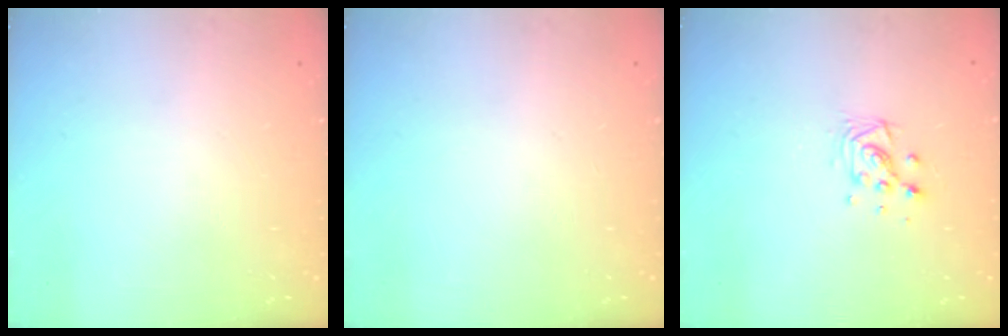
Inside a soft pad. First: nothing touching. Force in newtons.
{"total": 0.0}
{"total": 7.7, "press": 7.3, "slide": 2.4}